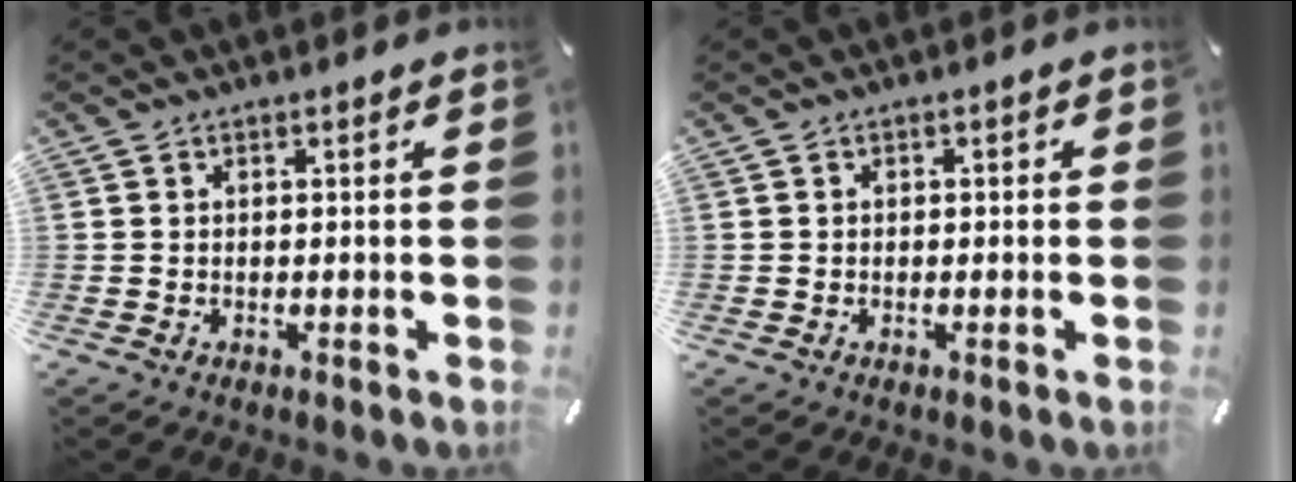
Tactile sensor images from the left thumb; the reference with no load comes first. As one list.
[{"total": 0.6, "force": [-0.2, 0.5, 0.2], "torque": [-0.003, 0.003, -0.005]}]